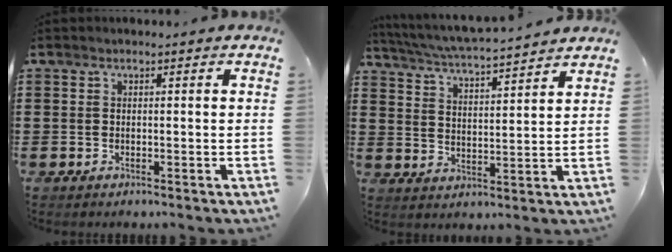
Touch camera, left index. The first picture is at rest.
{"total": 4.7, "force": [4.5, -0.3, 1.4], "torque": [-0.050, -0.032, 0.072]}